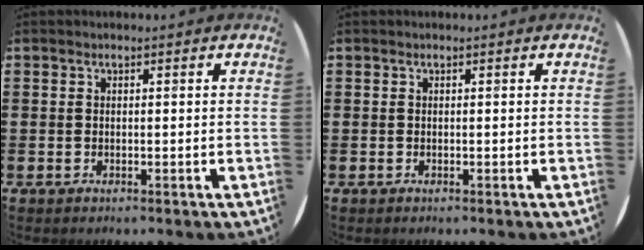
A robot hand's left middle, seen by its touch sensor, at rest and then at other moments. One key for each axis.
{"total": 0.0}